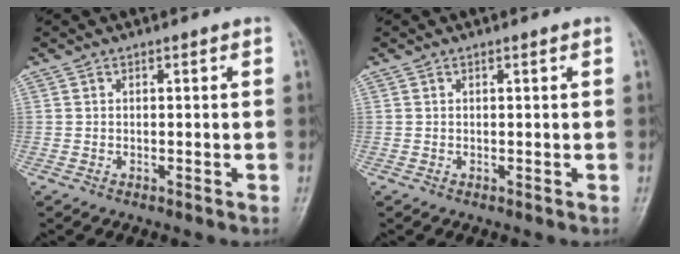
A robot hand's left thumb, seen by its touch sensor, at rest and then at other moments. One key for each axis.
{"total": 0.0}